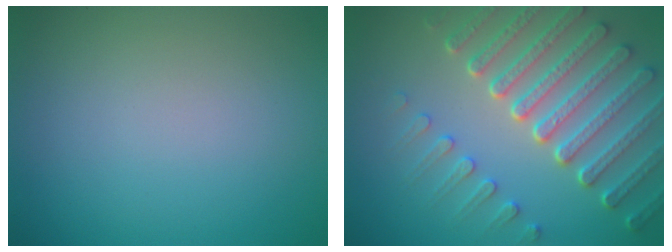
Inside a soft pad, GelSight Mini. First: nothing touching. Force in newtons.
{"total": 7.3, "press": 5.7, "slide": 4.6}